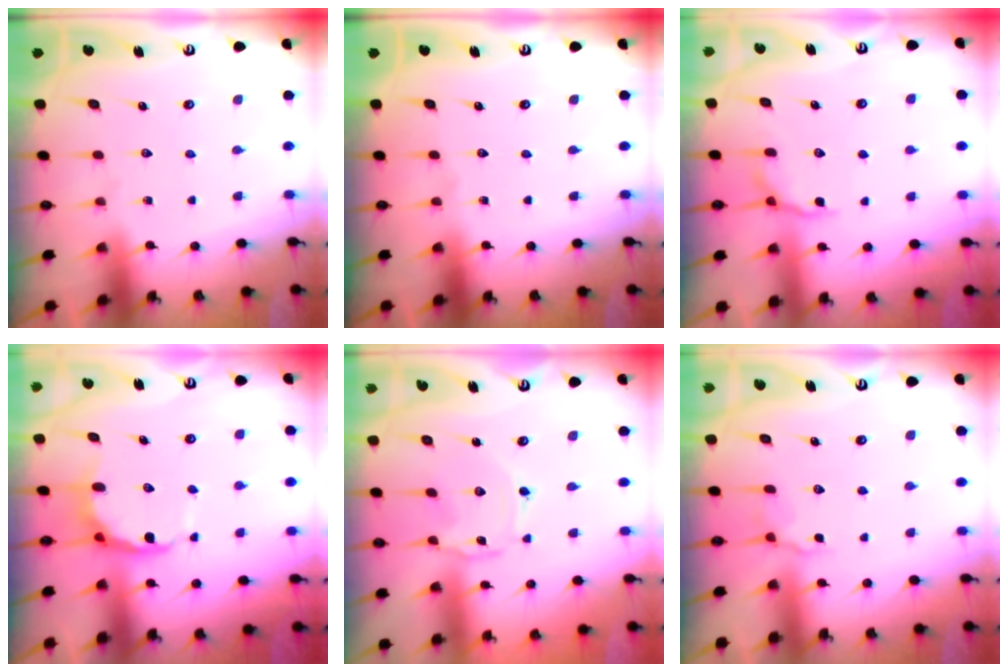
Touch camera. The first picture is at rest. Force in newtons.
{"total": 0.0}
{"total": 5.1, "press": 4.7, "slide": 1.9}
{"total": 6.8, "press": 6.5, "slide": 2.2}
{"total": 1.7, "press": 1.7, "slide": 0.2}
{"total": 4.2, "press": 4.0, "slide": 1.4}